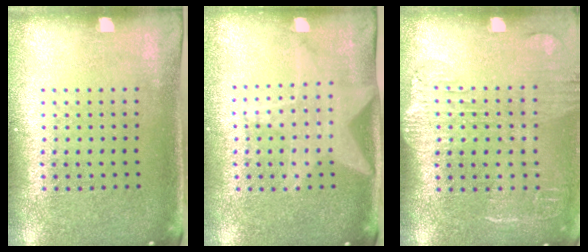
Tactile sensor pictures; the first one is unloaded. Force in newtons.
{"total": 1.4, "press": 1.4, "slide": 0.2}
{"total": 1.8, "press": 1.5, "slide": 0.9}